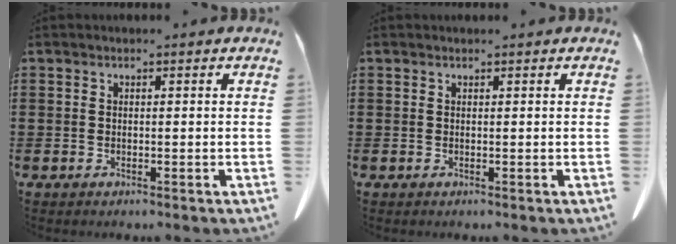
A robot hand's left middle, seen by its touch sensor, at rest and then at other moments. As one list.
[{"total": 0.0}]